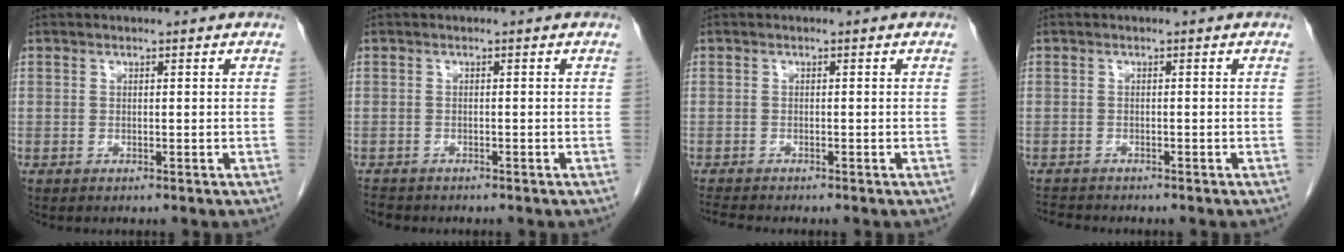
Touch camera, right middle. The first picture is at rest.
{"total": 2.1, "force": [-1.9, 0.8, 0.3], "torque": [-0.010, -0.004, -0.029]}
{"total": 2.1, "force": [-2.0, -0.1, 0.5], "torque": [-0.013, -0.009, -0.036]}
{"total": 2.1, "force": [-2.1, 0.3, 0.2], "torque": [-0.005, -0.010, -0.036]}